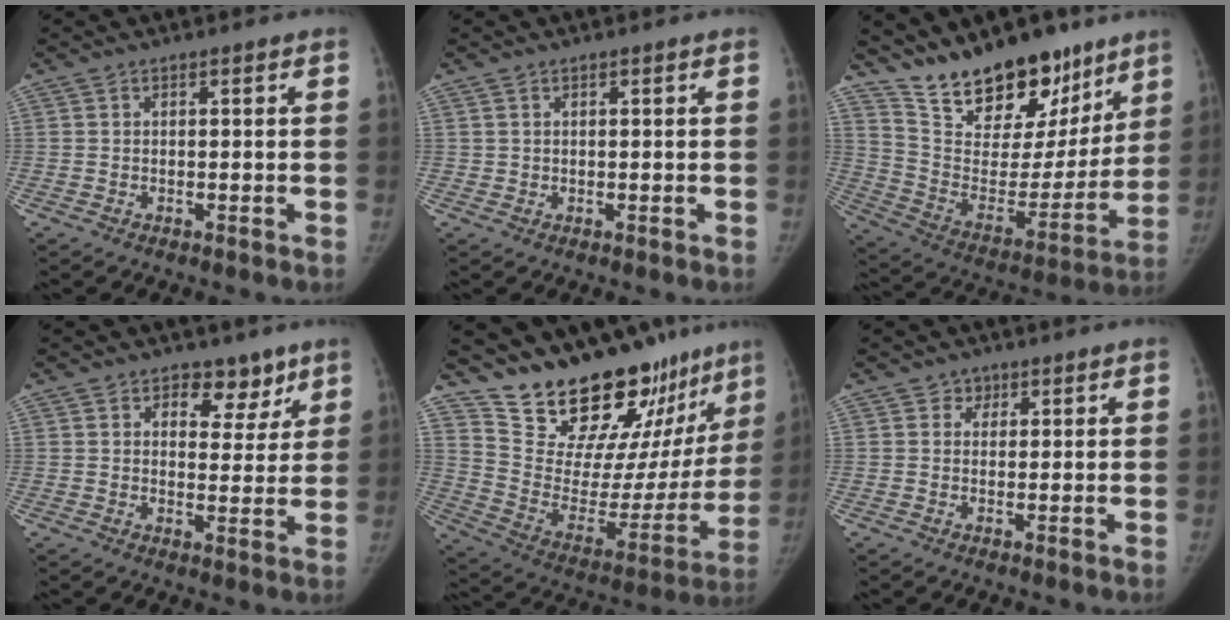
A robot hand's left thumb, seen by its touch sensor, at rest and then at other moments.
{"total": 0.5, "force": [0.3, 0.4, -0.1], "torque": [0.012, -0.001, 0.003]}
{"total": 23.0, "force": [17.2, 10.6, 11.1], "torque": [-0.123, -0.094, 0.286]}
{"total": 6.6, "force": [4.1, 4.4, 2.8], "torque": [0.006, -0.019, 0.055]}
{"total": 27.4, "force": [22.7, 9.4, 12.0], "torque": [-0.142, -0.143, 0.336]}
{"total": 1.9, "force": [0.9, 1.7, 0.2], "torque": [0.019, -0.001, 0.006]}